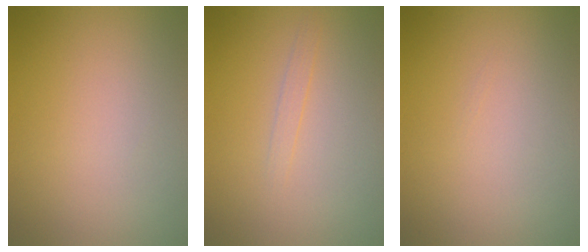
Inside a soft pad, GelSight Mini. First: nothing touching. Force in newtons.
{"total": 0.8, "press": 0.8, "slide": 0.1}
{"total": 0.0}